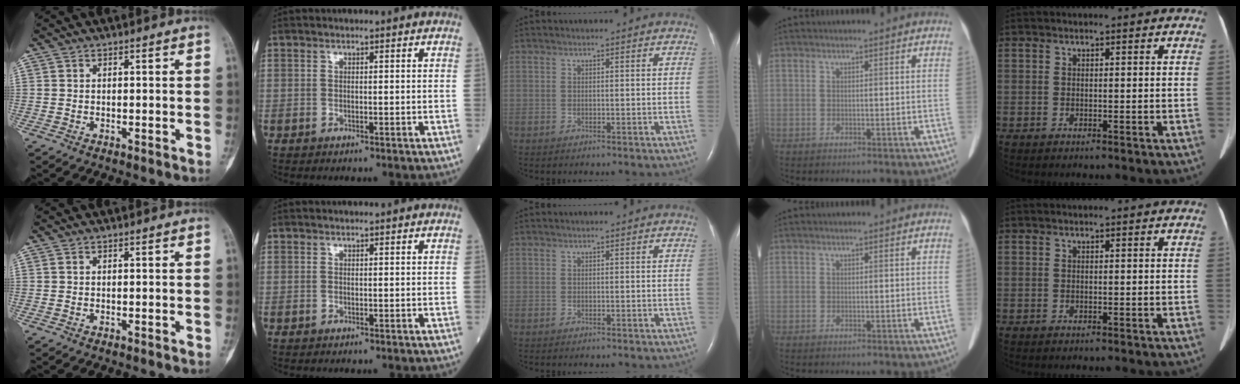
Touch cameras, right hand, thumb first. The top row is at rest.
{}